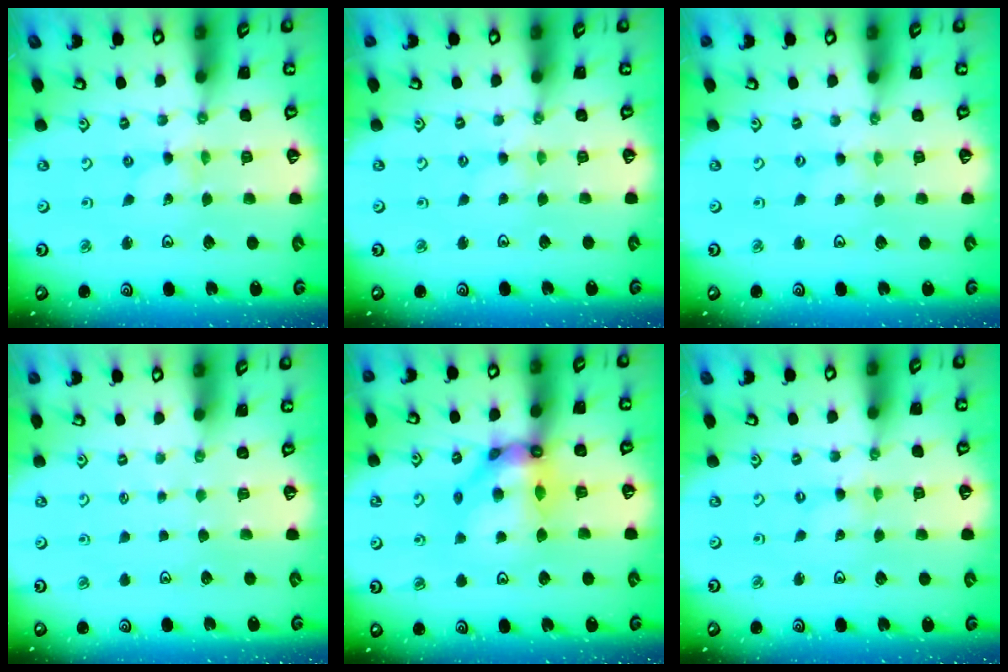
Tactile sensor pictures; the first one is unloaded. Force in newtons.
{"total": 1.4, "press": 1.4, "slide": 0.4}
{"total": 0.0}
{"total": 0.6, "press": 0.6, "slide": 0.1}
{"total": 11.5, "press": 11.4, "slide": 1.6}
{"total": 0.0}